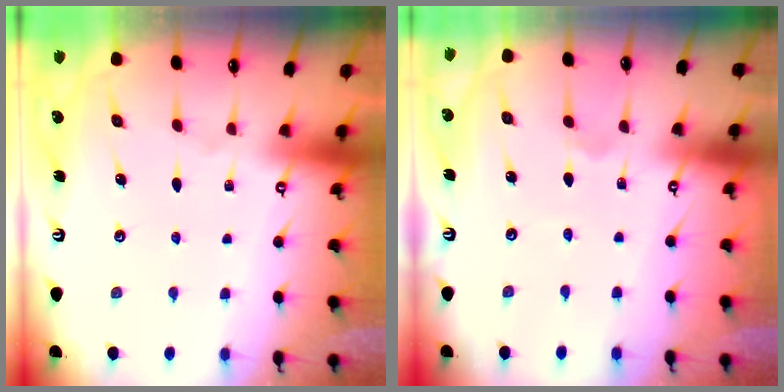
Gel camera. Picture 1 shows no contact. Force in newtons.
{"total": 1.0, "press": 1.0, "slide": 0.1}